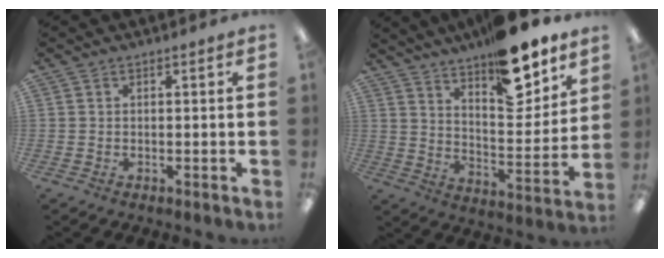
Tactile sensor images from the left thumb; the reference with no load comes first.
{"total": 17.8, "force": [13.8, 6.5, 9.2], "torque": [-0.126, -0.097, 0.233]}